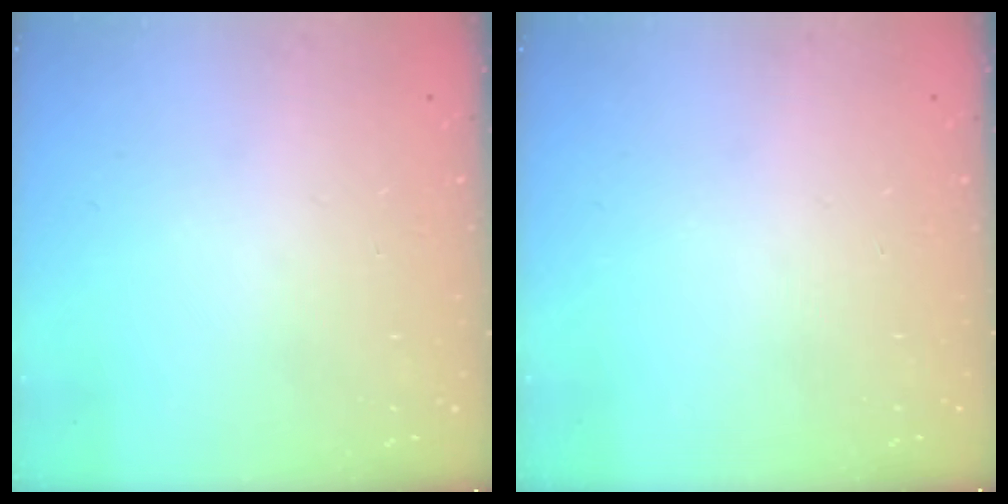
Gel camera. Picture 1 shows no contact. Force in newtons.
{"total": 0.0}